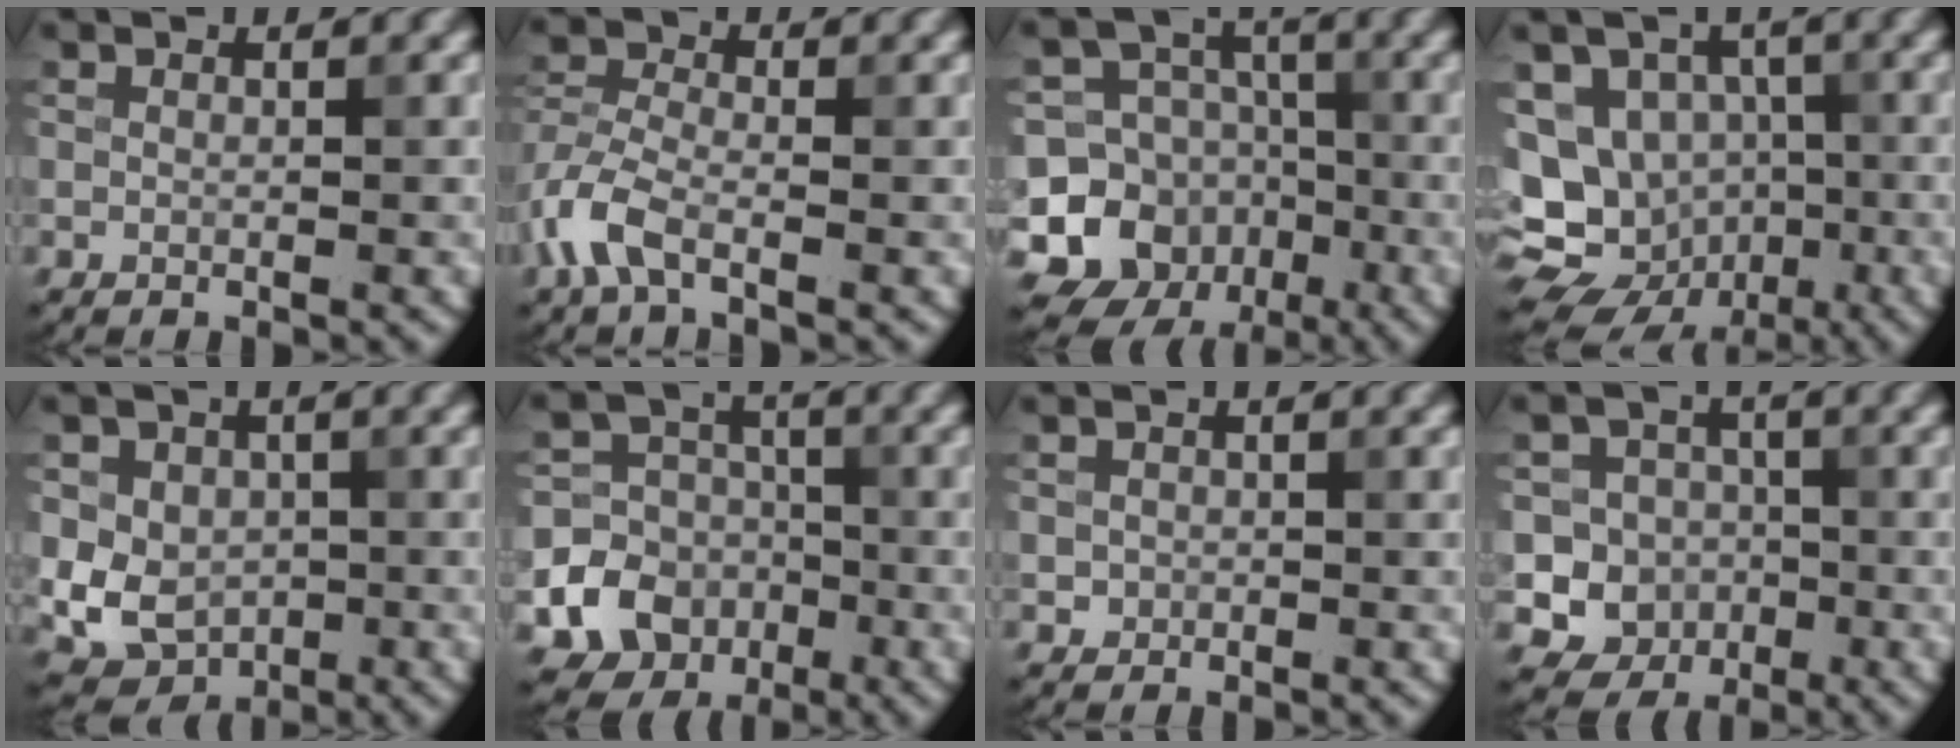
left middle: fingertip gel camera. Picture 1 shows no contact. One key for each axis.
{"total": 4.3, "fx": -2.3, "fy": 2.1, "fz": 3.0, "tx": -0.075, "ty": 0.001, "tz": -0.062}
{"total": 11.6, "fx": -3.9, "fy": 10.5, "fz": 2.9, "tx": -0.063, "ty": -0.002, "tz": -0.078}
{"total": 14.4, "fx": -4.2, "fy": 12.6, "fz": 5.5, "tx": -0.118, "ty": -0.011, "tz": -0.070}
{"total": 7.1, "fx": -0.4, "fy": 6.0, "fz": 3.8, "tx": -0.058, "ty": 0.001, "tz": -0.021}
{"total": 10.0, "fx": -3.8, "fy": 9.0, "fz": 2.4, "tx": -0.029, "ty": -0.020, "tz": -0.085}
{"total": 0.9, "fx": -0.1, "fy": 0.9, "fz": 0.1, "tx": 0.006, "ty": -0.003, "tz": -0.004}
{"total": 9.7, "fx": -2.8, "fy": 9.1, "fz": 1.8, "tx": -0.026, "ty": 0.008, "tz": -0.073}